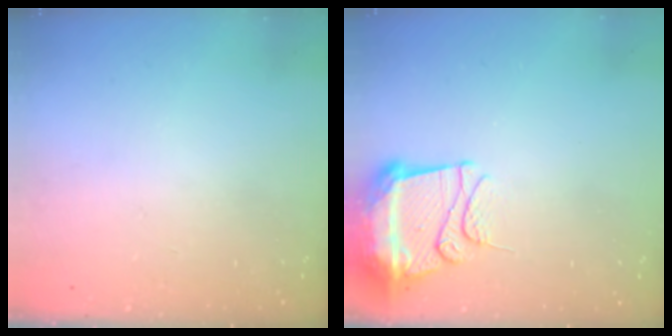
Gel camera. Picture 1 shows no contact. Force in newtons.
{"total": 13.1, "press": 13.1, "slide": 1.4}